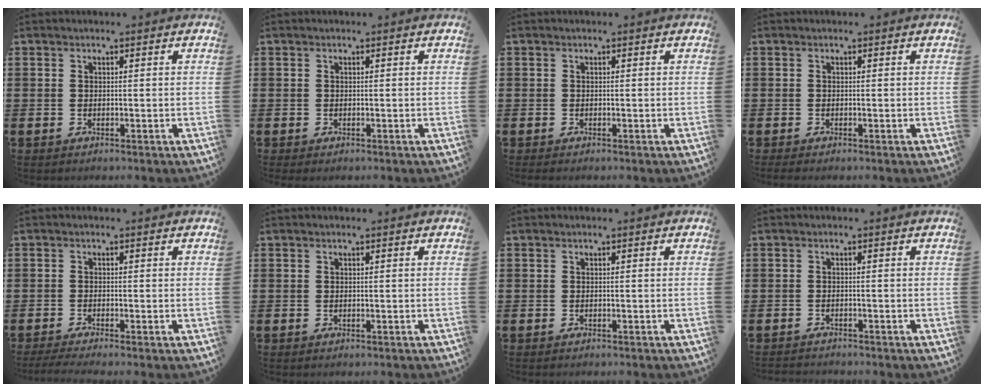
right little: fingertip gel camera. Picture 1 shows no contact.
{"total": 0.0}
{"total": 0.0}
{"total": 0.0}
{"total": 1.2, "force": [-0.8, 0.1, 0.9], "torque": [-0.015, -0.002, -0.015]}
{"total": 0.0}
{"total": 0.0}
{"total": 0.7, "force": [-0.7, 0.1, -0.1], "torque": [-0.001, 0.000, -0.016]}